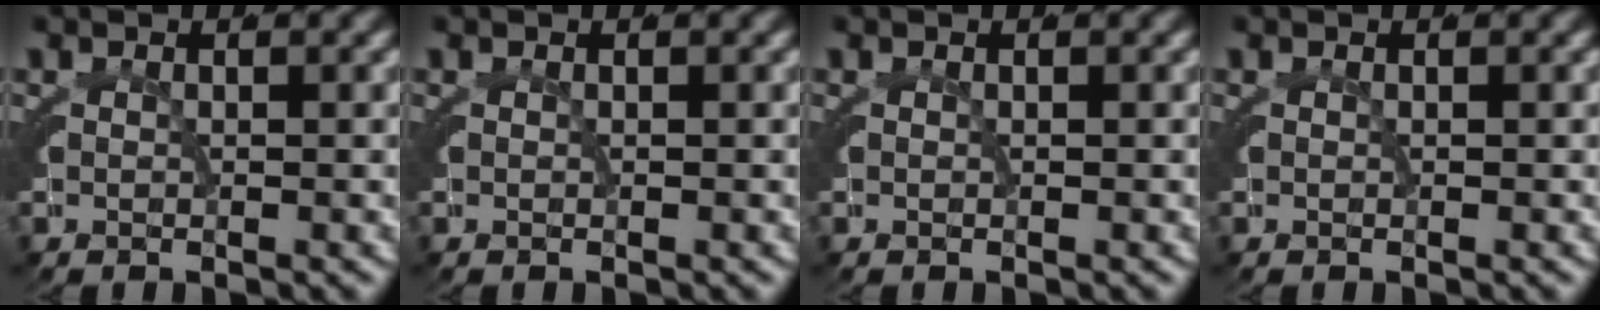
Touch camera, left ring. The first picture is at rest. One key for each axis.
{"total": 0.0}
{"total": 0.0}
{"total": 0.0}